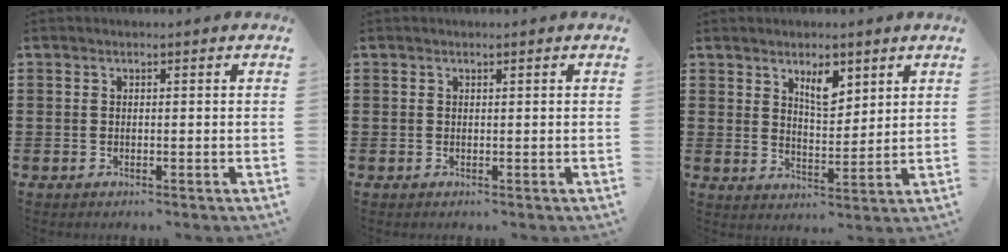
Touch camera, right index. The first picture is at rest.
{"total": 0.0}
{"total": 5.2, "force": [3.1, 2.2, 3.5], "torque": [-0.062, -0.001, 0.051]}